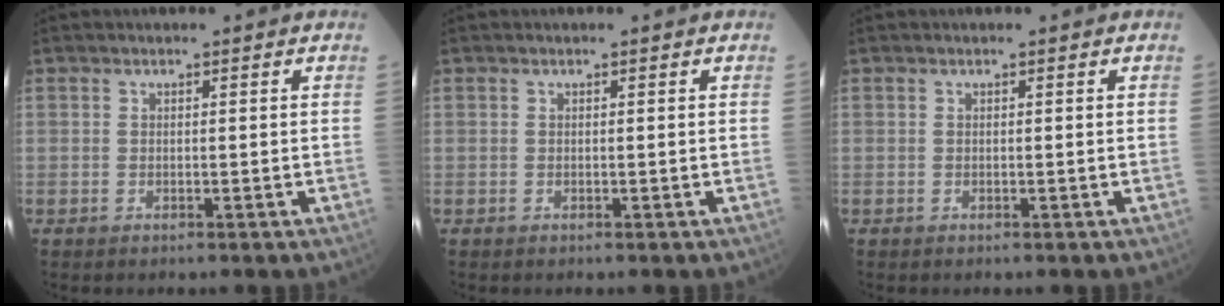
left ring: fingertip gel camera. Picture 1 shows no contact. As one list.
[{"total": 0.0}, {"total": 0.0}]